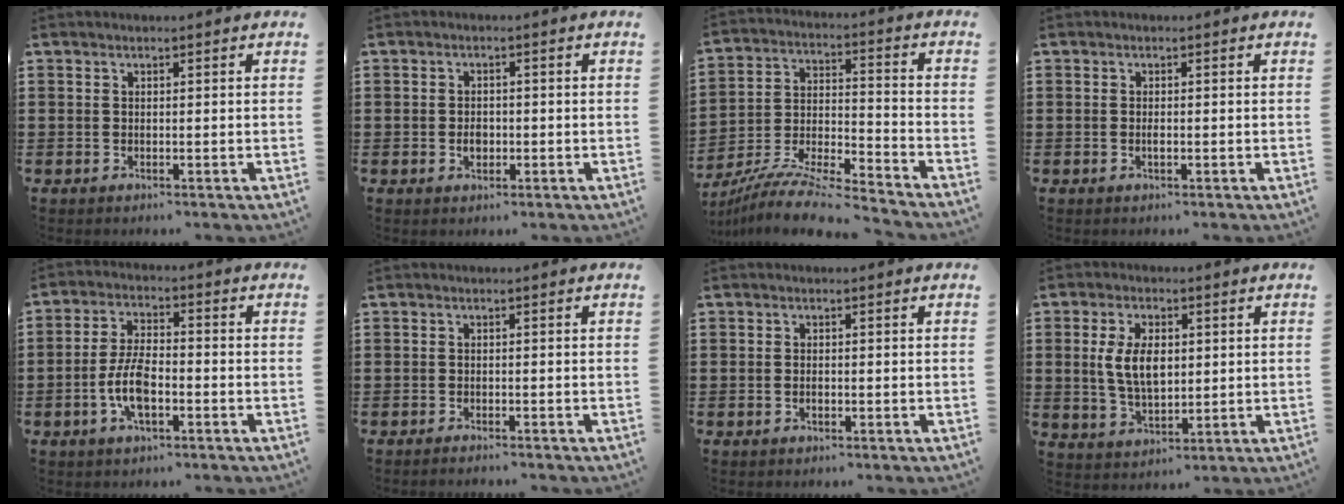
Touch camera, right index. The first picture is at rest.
{"total": 2.1, "force": [-0.6, 1.5, 1.4], "torque": [-0.027, 0.003, -0.011]}
{"total": 9.4, "force": [-8.8, 0.2, 3.2], "torque": [-0.059, 0.003, -0.177]}
{"total": 0.7, "force": [-0.2, 0.2, 0.7], "torque": [-0.014, -0.005, -0.001]}
{"total": 7.0, "force": [-2.4, 2.9, 5.9], "torque": [-0.140, -0.003, -0.053]}
{"total": 0.9, "force": [-0.9, 0.0, 0.1], "torque": [-0.004, 0.000, -0.018]}
{"total": 0.9, "force": [-0.4, 0.4, 0.7], "torque": [-0.014, -0.004, -0.007]}
{"total": 6.9, "force": [0.8, 3.9, 5.7], "torque": [-0.121, 0.005, 0.007]}